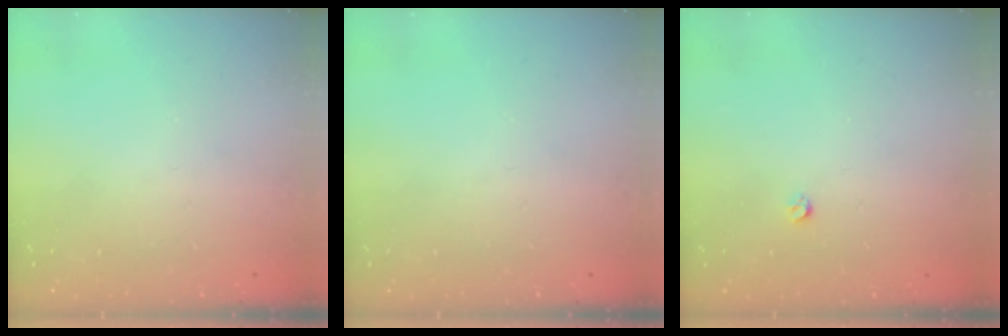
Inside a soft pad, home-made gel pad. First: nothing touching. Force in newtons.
{"total": 0.0}
{"total": 2.8, "press": 2.8, "slide": 0.5}